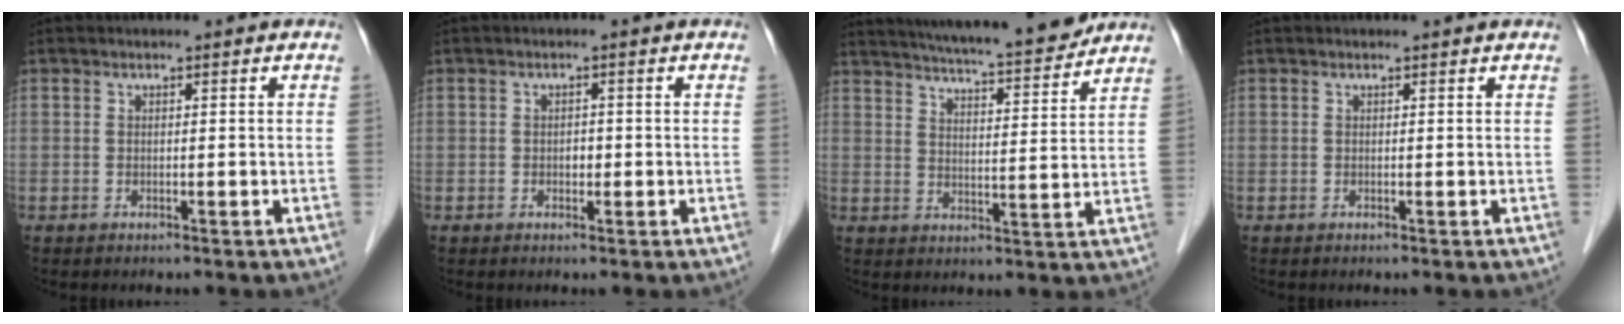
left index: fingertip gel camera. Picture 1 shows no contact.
{"total": 1.2, "force": [-0.3, 0.8, 0.9], "torque": [-0.014, 0.001, -0.004]}
{"total": 16.0, "force": [14.5, 0.9, 6.7], "torque": [-0.109, 0.001, 0.206]}
{"total": 0.6, "force": [0.6, 0.1, 0.1], "torque": [-0.006, 0.003, 0.004]}